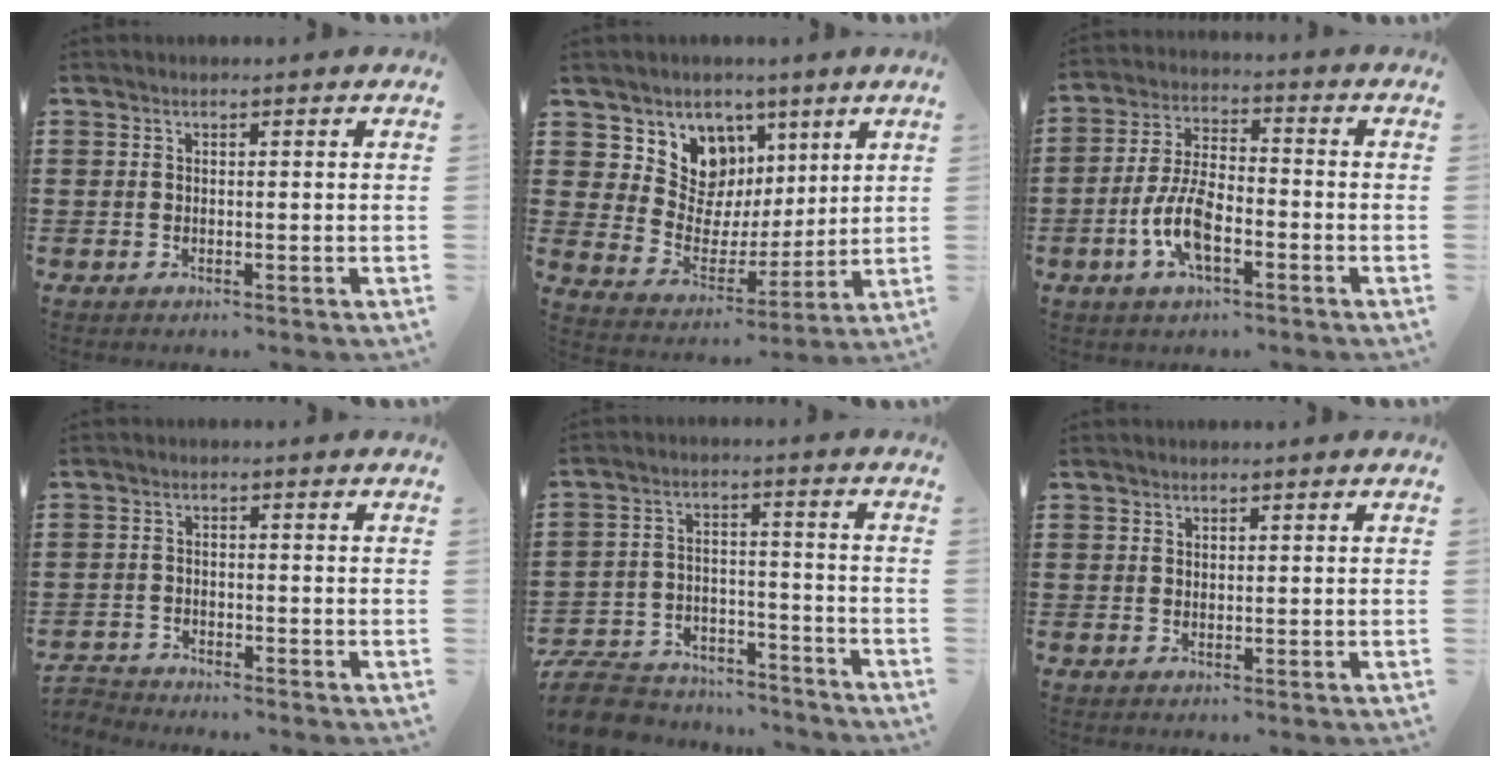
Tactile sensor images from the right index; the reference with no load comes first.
{"total": 8.5, "force": [4.9, 6.8, 1.7], "torque": [-0.074, -0.044, 0.091]}
{"total": 8.3, "force": [-3.0, 3.6, 6.9], "torque": [-0.162, -0.004, -0.063]}
{"total": 2.3, "force": [-2.3, 0.3, -0.3], "torque": [-0.003, 0.001, -0.051]}
{"total": 8.4, "force": [-7.9, 2.4, 1.6], "torque": [-0.047, 0.020, -0.159]}
{"total": 0.6, "force": [0.5, 0.3, 0.1], "torque": [-0.002, 0.001, 0.011]}